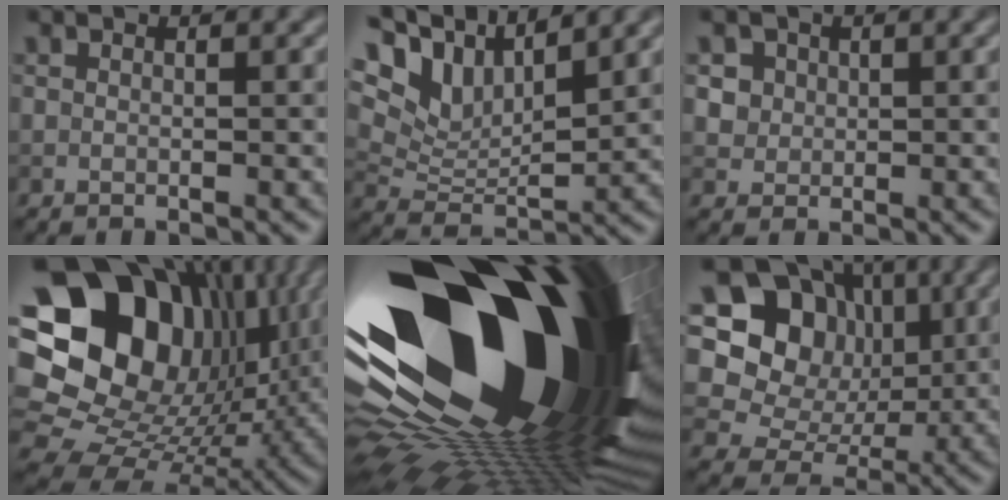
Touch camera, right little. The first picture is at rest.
{"total": 9.7, "force": [5.9, 4.8, 6.0], "torque": [-0.128, 0.024, 0.105]}
{"total": 3.4, "force": [1.5, 2.8, 1.3], "torque": [-0.026, 0.008, 0.029]}
{"total": 20.2, "force": [5.5, 15.6, 11.6], "torque": [-0.250, 0.016, 0.121]}
{"total": 23.1, "force": [1.6, 11.6, 20.0], "torque": [-0.334, -0.014, 0.019]}
{"total": 14.0, "force": [3.8, 12.0, 6.2], "torque": [-0.148, 0.051, 0.059]}